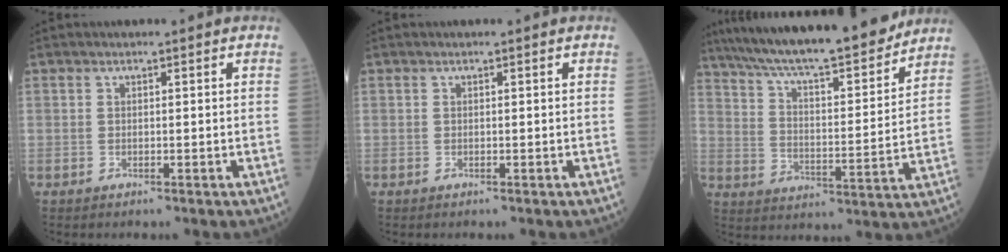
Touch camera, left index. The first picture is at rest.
{"total": 0.0}
{"total": 23.5, "force": [20.3, 2.9, 11.4], "torque": [-0.196, 0.003, 0.304]}